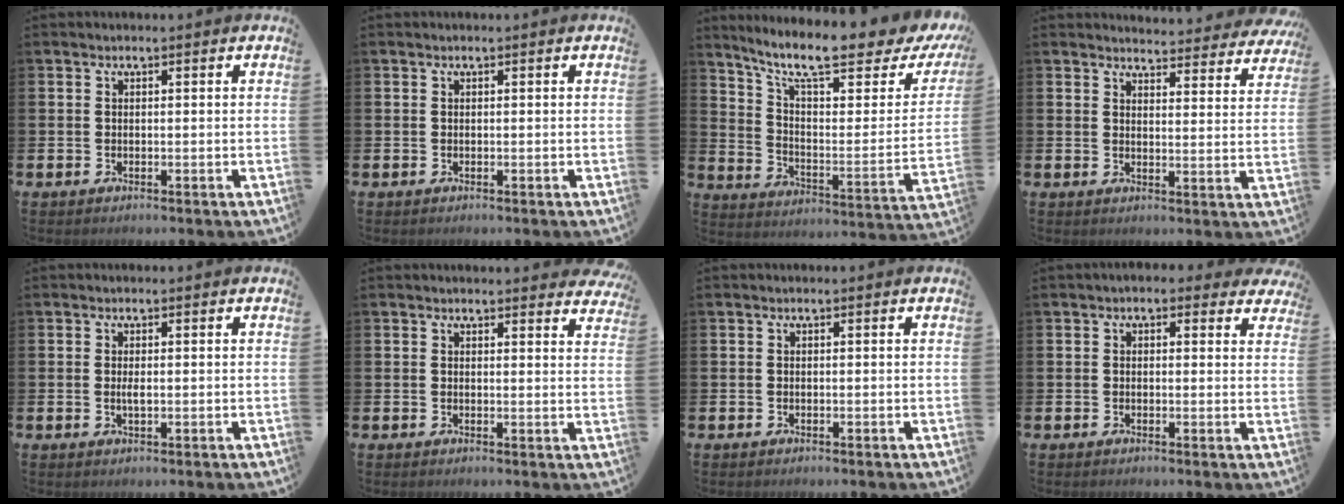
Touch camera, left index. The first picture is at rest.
{"total": 0.0}
{"total": 11.5, "force": [9.3, 2.2, 6.4], "torque": [-0.139, -0.070, 0.151]}
{"total": 4.2, "force": [4.1, 0.5, 0.1], "torque": [-0.007, -0.033, 0.072]}
{"total": 1.3, "force": [0.0, 0.4, 1.3], "torque": [-0.023, 0.002, -0.001]}
{"total": 2.0, "force": [2.0, 0.3, 0.0], "torque": [0.005, -0.009, 0.034]}
{"total": 0.0}
{"total": 1.6, "force": [1.2, 0.9, 0.3], "torque": [-0.008, 0.002, 0.019]}